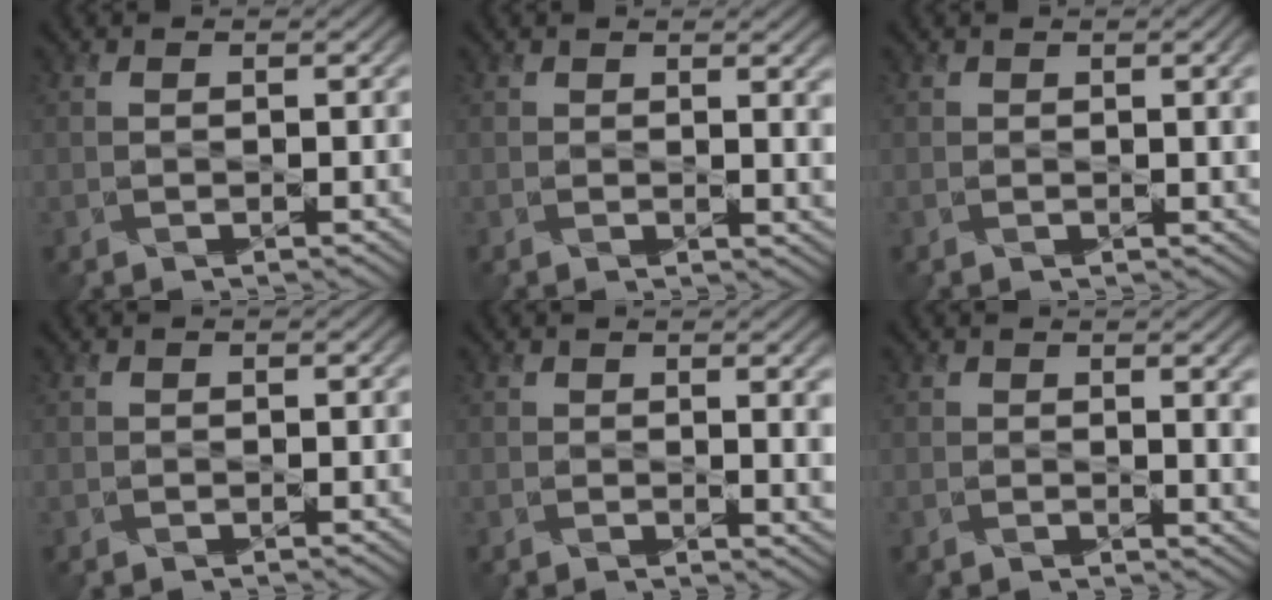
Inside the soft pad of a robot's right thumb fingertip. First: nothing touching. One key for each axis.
{"total": 2.0, "fx": 0.4, "fy": 0.6, "fz": 1.9, "tx": -0.023, "ty": -0.002, "tz": 0.014}
{"total": 1.8, "fx": 0.2, "fy": 0.7, "fz": 1.6, "tx": -0.020, "ty": -0.003, "tz": 0.008}
{"total": 0.0}
{"total": 3.9, "fx": 0.3, "fy": 1.5, "fz": 3.6, "tx": -0.032, "ty": 0.000, "tz": 0.012}
{"total": 3.3, "fx": 0.5, "fy": 1.2, "fz": 3.0, "tx": -0.028, "ty": 0.000, "tz": 0.015}